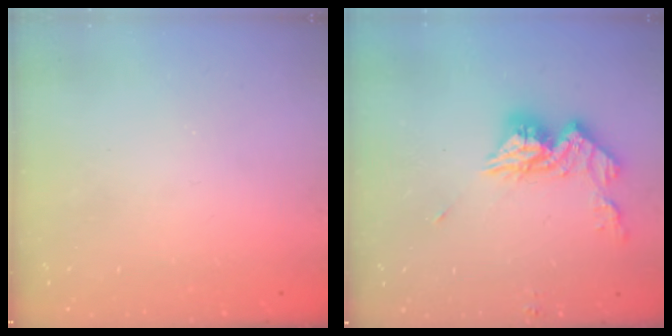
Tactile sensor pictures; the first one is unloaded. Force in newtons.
{"total": 12.3, "press": 12.2, "slide": 1.0}